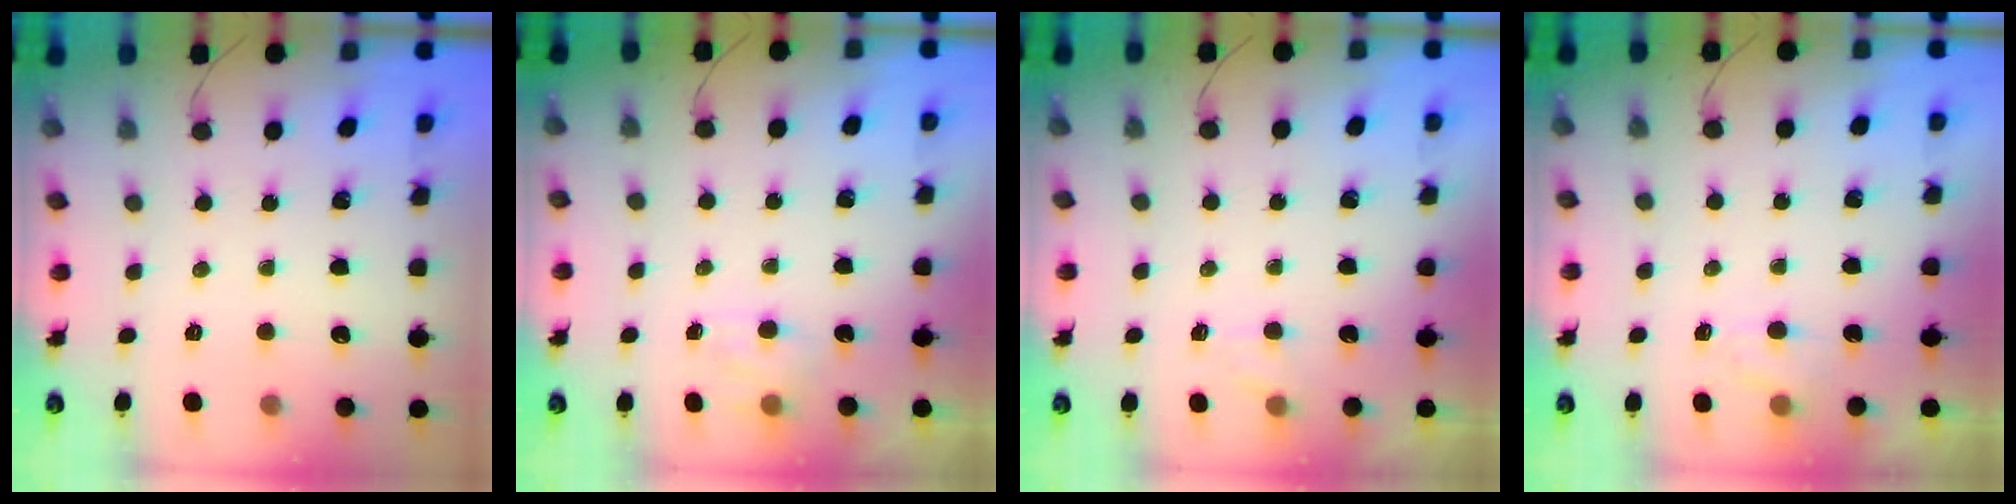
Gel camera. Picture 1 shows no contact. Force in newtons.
{"total": 4.5, "press": 4.3, "slide": 1.4}
{"total": 1.9, "press": 1.4, "slide": 1.2}
{"total": 2.5, "press": 2.0, "slide": 1.5}